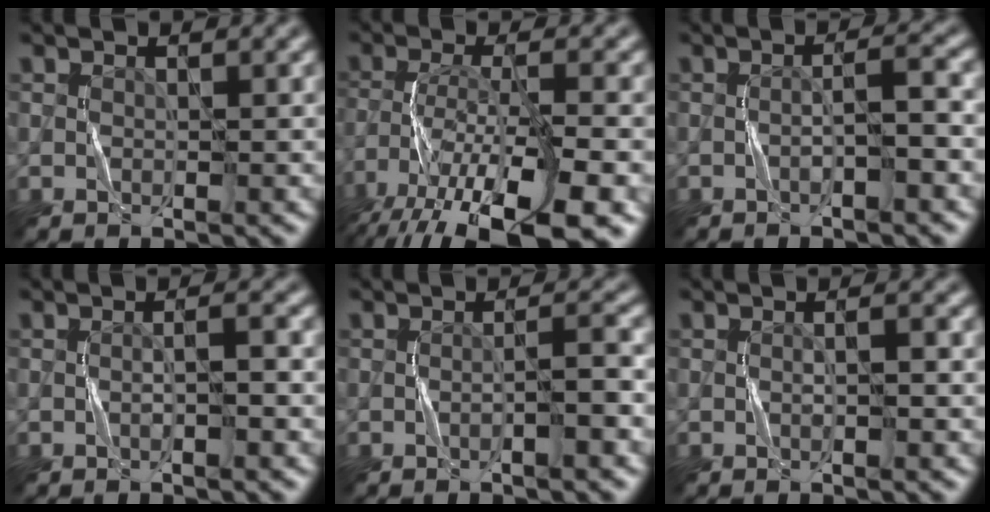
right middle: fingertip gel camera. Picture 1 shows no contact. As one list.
[{"total": 13.5, "force": [-8.9, 4.0, 9.3], "torque": [-0.182, -0.035, -0.138]}, {"total": 2.7, "force": [-0.9, 0.4, 2.6], "torque": [-0.036, 0.013, -0.021]}, {"total": 2.3, "force": [-0.4, 0.6, 2.2], "torque": [-0.013, 0.003, -0.020]}, {"total": 2.6, "force": [-0.9, 0.3, 2.4], "torque": [-0.031, 0.013, -0.021]}, {"total": 1.8, "force": [0.0, 0.5, 1.8], "torque": [-0.008, -0.004, -0.012]}]